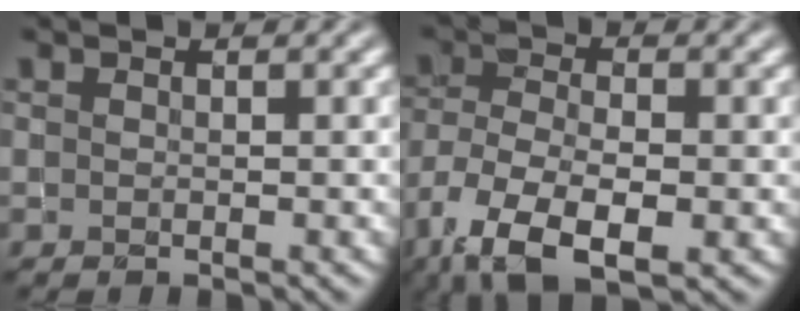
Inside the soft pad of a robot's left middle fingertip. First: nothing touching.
{"total": 8.5, "force": [-4.5, 3.7, 6.1], "torque": [-0.130, -0.013, -0.087]}